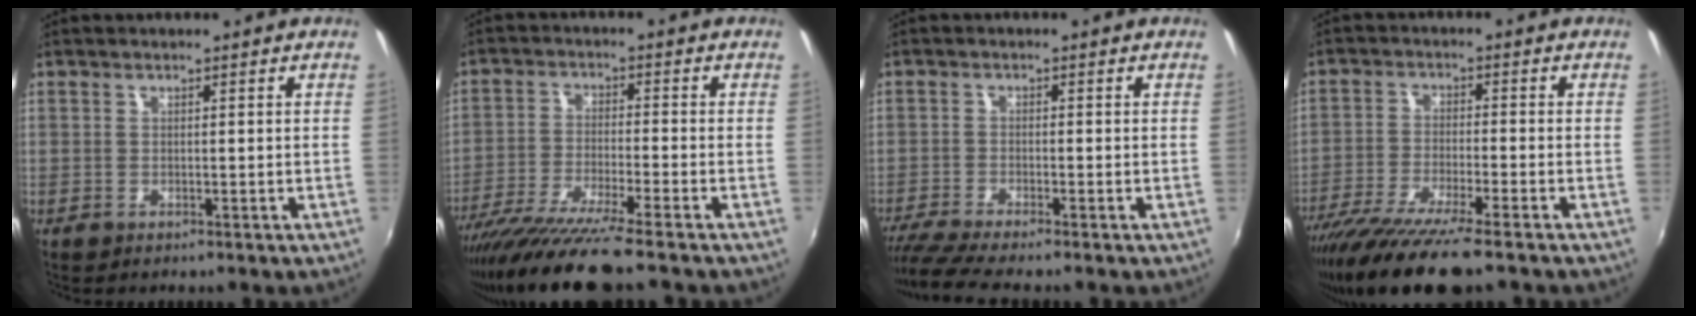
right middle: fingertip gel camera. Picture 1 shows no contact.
{"total": 13.1, "force": [-10.9, -1.0, 7.2], "torque": [-0.151, -0.039, -0.192]}
{"total": 6.9, "force": [-6.1, -0.7, 3.2], "torque": [-0.084, -0.028, -0.108]}
{"total": 13.8, "force": [-10.9, 0.5, 8.5], "torque": [-0.172, -0.045, -0.188]}